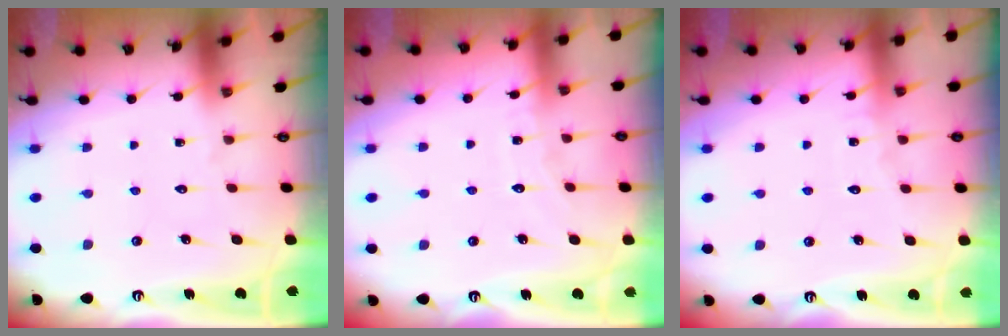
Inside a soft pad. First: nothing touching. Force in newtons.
{"total": 4.5, "press": 4.5, "slide": 0.4}
{"total": 3.5, "press": 3.5, "slide": 0.3}